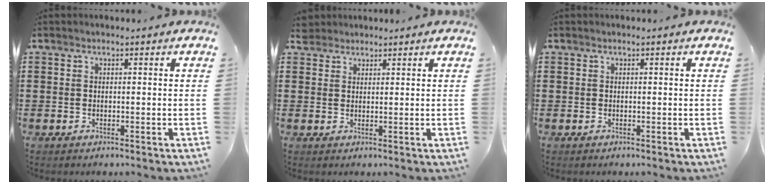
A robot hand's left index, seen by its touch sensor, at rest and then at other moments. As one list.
[{"total": 2.3, "force": [2.0, 1.0, 0.0], "torque": [-0.007, 0.007, 0.041]}, {"total": 0.0}]